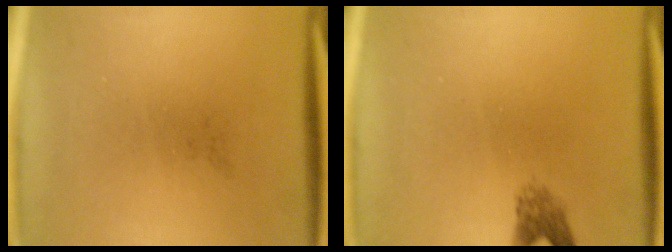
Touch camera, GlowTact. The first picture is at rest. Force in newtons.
{"total": 2.1}